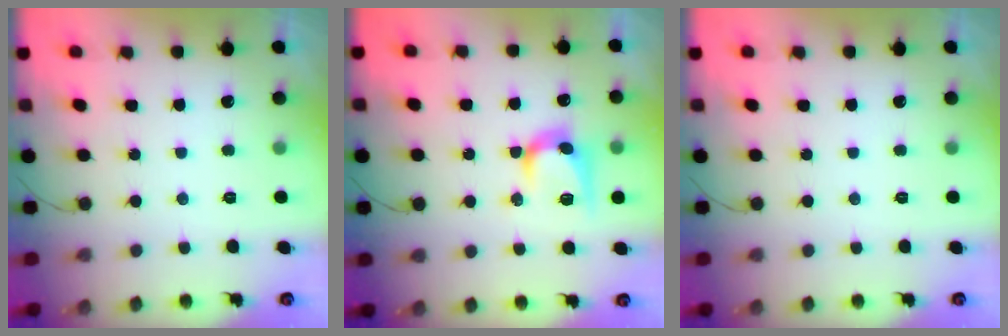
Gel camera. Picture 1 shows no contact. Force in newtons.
{"total": 10.9, "press": 10.9, "slide": 0.3}
{"total": 0.0}